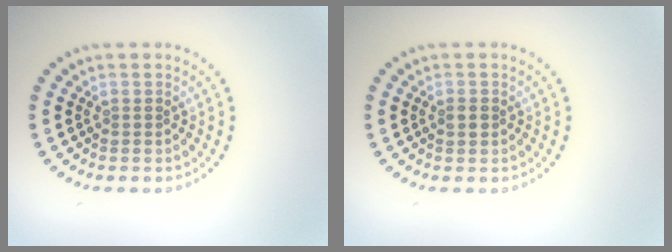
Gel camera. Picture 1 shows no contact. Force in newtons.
{"total": 1.3, "press": 1.3, "slide": 0.0}